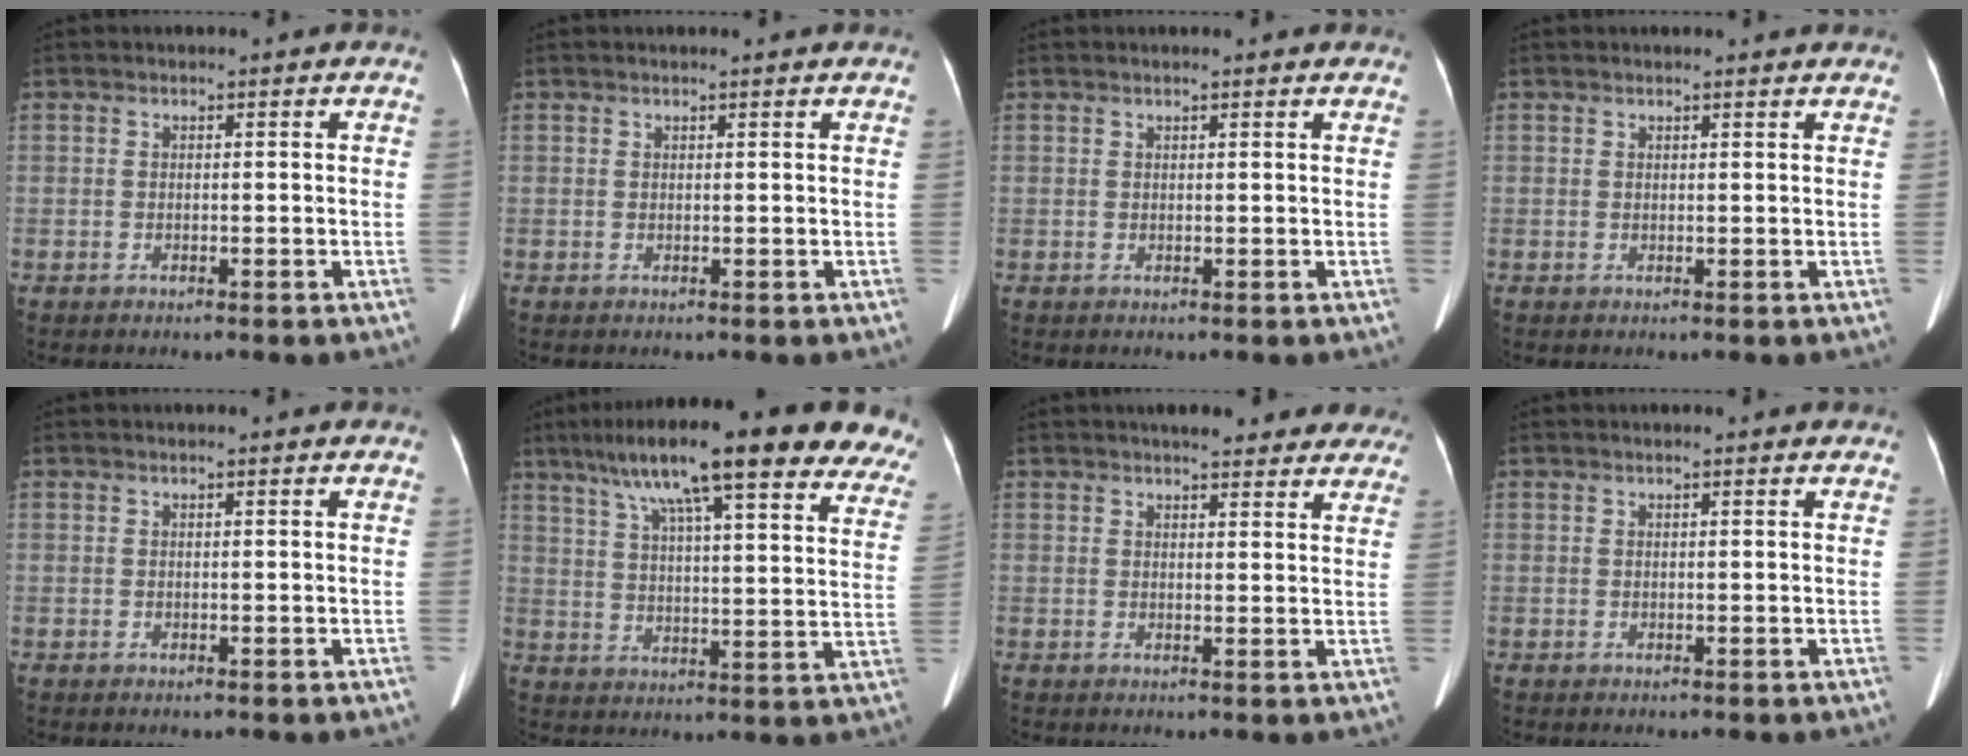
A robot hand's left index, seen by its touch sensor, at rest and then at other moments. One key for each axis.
{"total": 2.0, "fx": 1.8, "fy": 0.2, "fz": 1.0, "tx": -0.012, "ty": 0.014, "tz": 0.021}
{"total": 2.5, "fx": 2.1, "fy": 0.3, "fz": 1.3, "tx": -0.017, "ty": 0.019, "tz": 0.027}
{"total": 3.5, "fx": 3.2, "fy": 0.5, "fz": 1.3, "tx": -0.017, "ty": 0.013, "tz": 0.033}
{"total": 1.9, "fx": 1.6, "fy": 0.3, "fz": 1.0, "tx": -0.013, "ty": 0.018, "tz": 0.021}
{"total": 28.8, "fx": 22.0, "fy": 4.4, "fz": 17.9, "tx": -0.236, "ty": 0.023, "tz": 0.282}
{"total": 13.3, "fx": 11.7, "fy": 3.3, "fz": 5.5, "tx": -0.037, "ty": 0.010, "tz": 0.125}
{"total": 3.3, "fx": 2.9, "fy": 0.5, "fz": 1.6, "tx": -0.019, "ty": 0.020, "tz": 0.032}